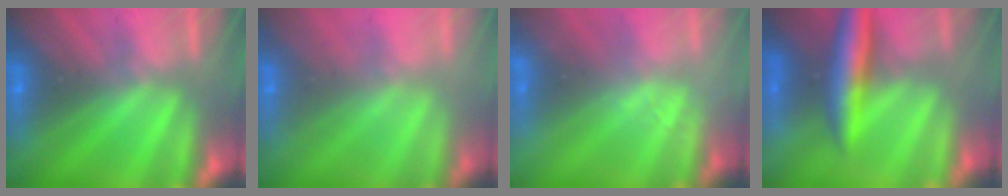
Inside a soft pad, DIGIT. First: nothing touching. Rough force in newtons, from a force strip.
{"total": 2.7}
{"total": 2.3}
{"total": 6.6}